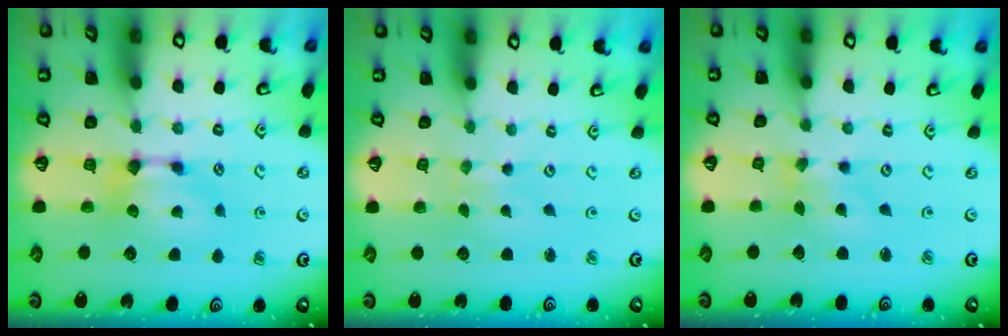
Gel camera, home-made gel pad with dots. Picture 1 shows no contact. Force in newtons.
{"total": 4.6, "press": 4.6, "slide": 0.1}
{"total": 1.7, "press": 1.3, "slide": 1.0}